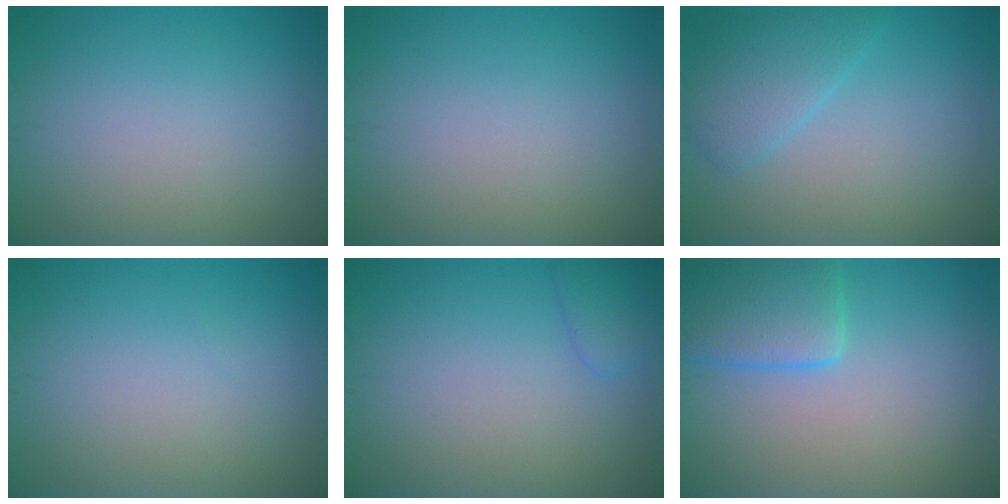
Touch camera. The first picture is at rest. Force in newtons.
{"total": 0.0}
{"total": 3.0, "press": 3.0, "slide": 0.1}
{"total": 0.0}
{"total": 1.5, "press": 1.5, "slide": 0.2}
{"total": 4.7, "press": 4.7, "slide": 0.3}